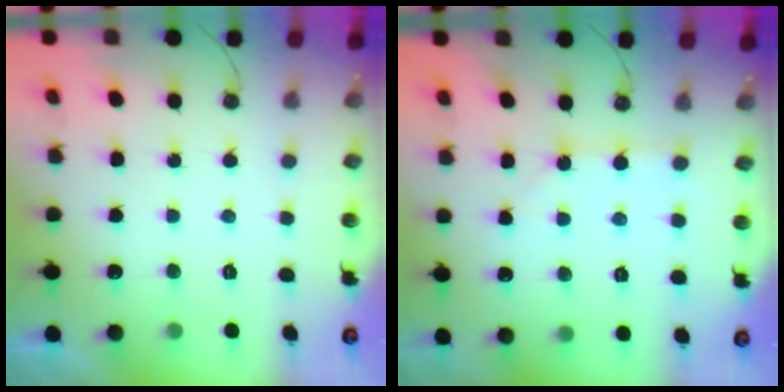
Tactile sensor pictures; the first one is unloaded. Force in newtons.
{"total": 2.6, "press": 2.6, "slide": 0.3}